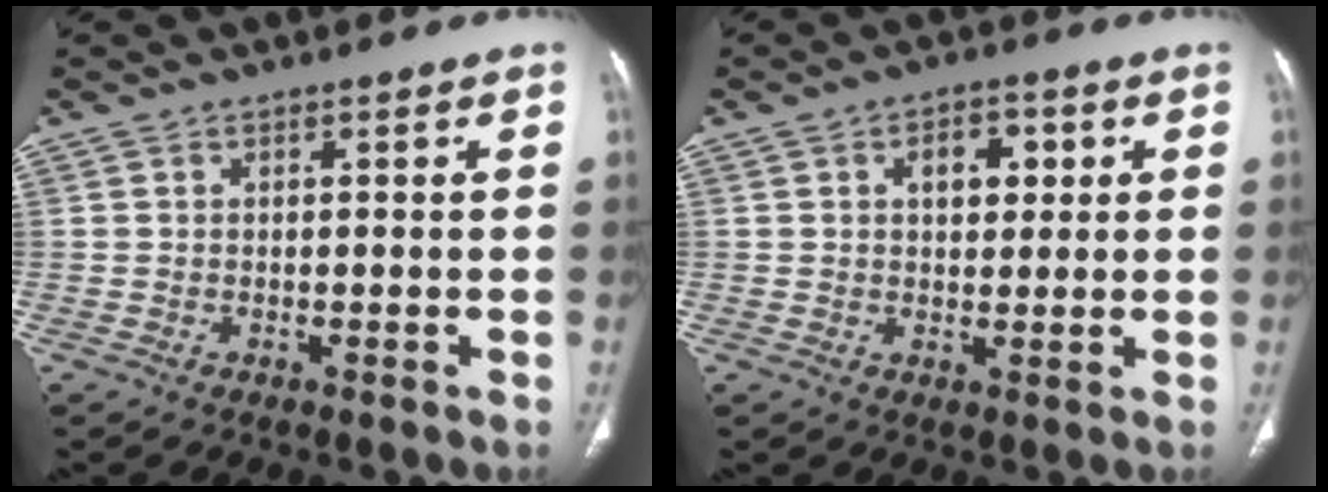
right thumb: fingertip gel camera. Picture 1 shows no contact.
{"total": 6.1, "force": [1.8, 3.8, 4.5], "torque": [-0.041, 0.000, 0.025]}